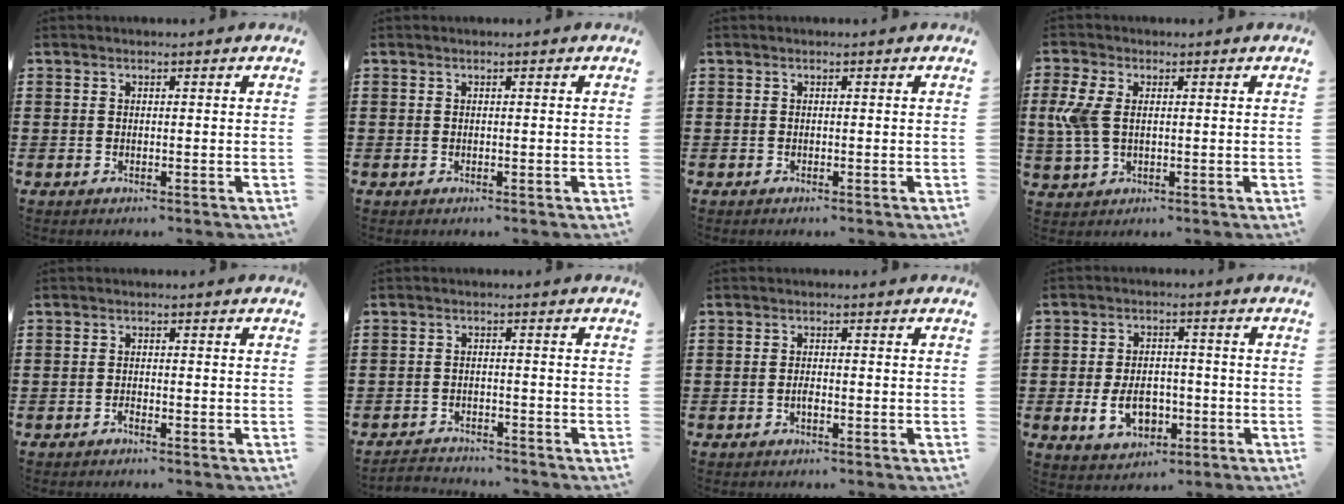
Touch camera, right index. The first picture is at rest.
{"total": 0.0}
{"total": 0.0}
{"total": 5.8, "force": [0.5, 3.4, 4.7], "torque": [-0.130, -0.003, -0.001]}
{"total": 0.9, "force": [-0.8, -0.1, 0.2], "torque": [-0.007, -0.003, -0.016]}
{"total": 2.4, "force": [-2.3, 0.3, -0.3], "torque": [-0.003, 0.001, -0.053]}
{"total": 1.3, "force": [-0.6, 0.4, 1.0], "torque": [-0.021, -0.004, -0.010]}
{"total": 6.4, "force": [-1.8, 4.4, 4.3], "torque": [-0.074, 0.000, -0.037]}